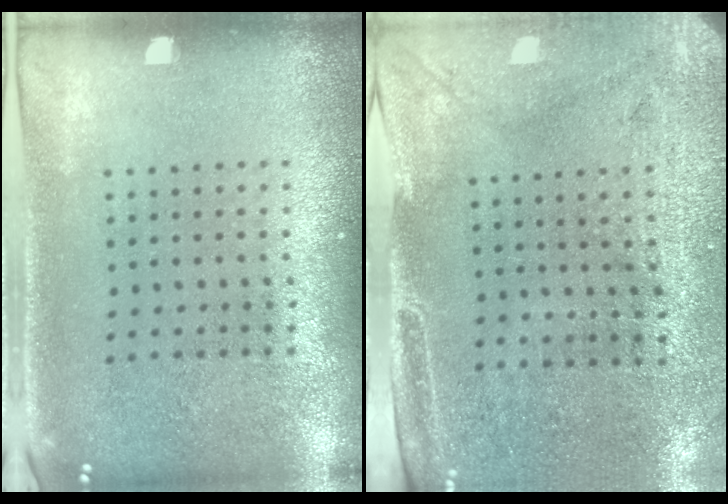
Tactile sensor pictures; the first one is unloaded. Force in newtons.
{"total": 3.0, "press": 2.5, "slide": 1.6}